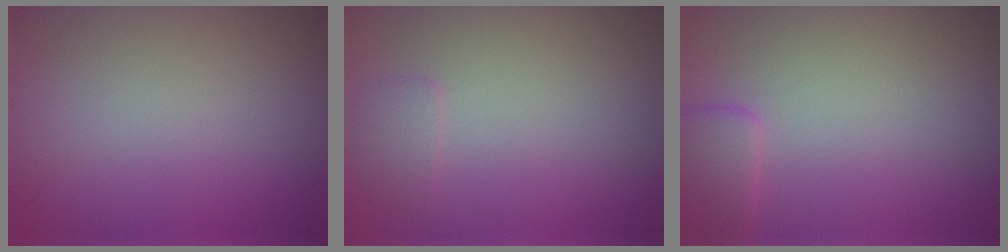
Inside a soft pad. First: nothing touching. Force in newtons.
{"total": 1.0, "press": 1.0, "slide": 0.1}
{"total": 2.0, "press": 2.0, "slide": 0.1}